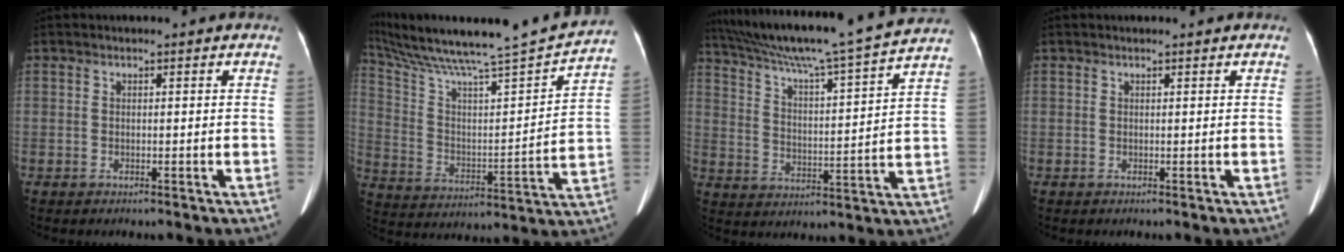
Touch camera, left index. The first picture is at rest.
{"total": 22.4, "force": [20.2, -0.1, 9.6], "torque": [-0.175, -0.037, 0.310]}
{"total": 22.0, "force": [19.3, -1.3, 10.5], "torque": [-0.184, -0.010, 0.284]}
{"total": 0.7, "force": [0.7, 0.0, 0.2], "torque": [-0.010, 0.007, 0.009]}